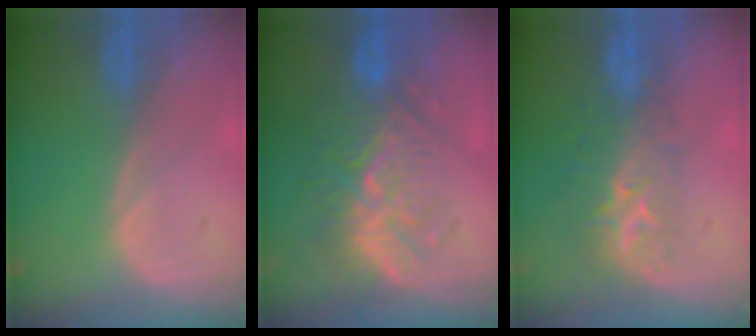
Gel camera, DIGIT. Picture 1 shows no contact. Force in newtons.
{"total": 9.5, "press": 9.1, "slide": 2.7}
{"total": 8.8, "press": 7.2, "slide": 4.9}